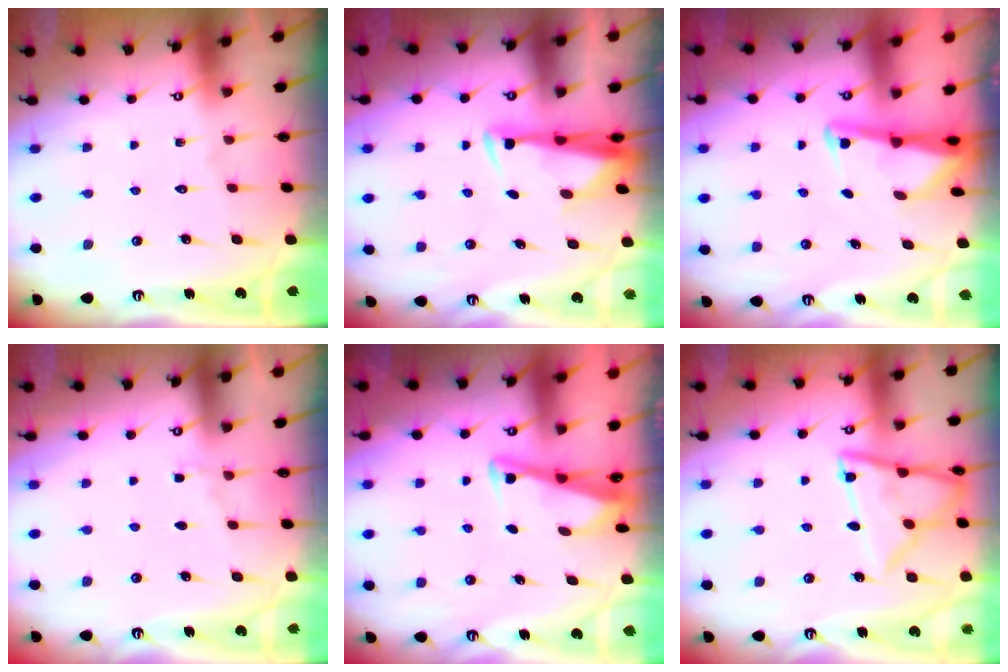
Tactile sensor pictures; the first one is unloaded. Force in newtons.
{"total": 3.4, "press": 3.3, "slide": 0.7}
{"total": 2.9, "press": 2.9, "slide": 0.3}
{"total": 2.6, "press": 2.6, "slide": 0.4}
{"total": 3.4, "press": 3.3, "slide": 0.4}
{"total": 12.3, "press": 12.3, "slide": 1.0}